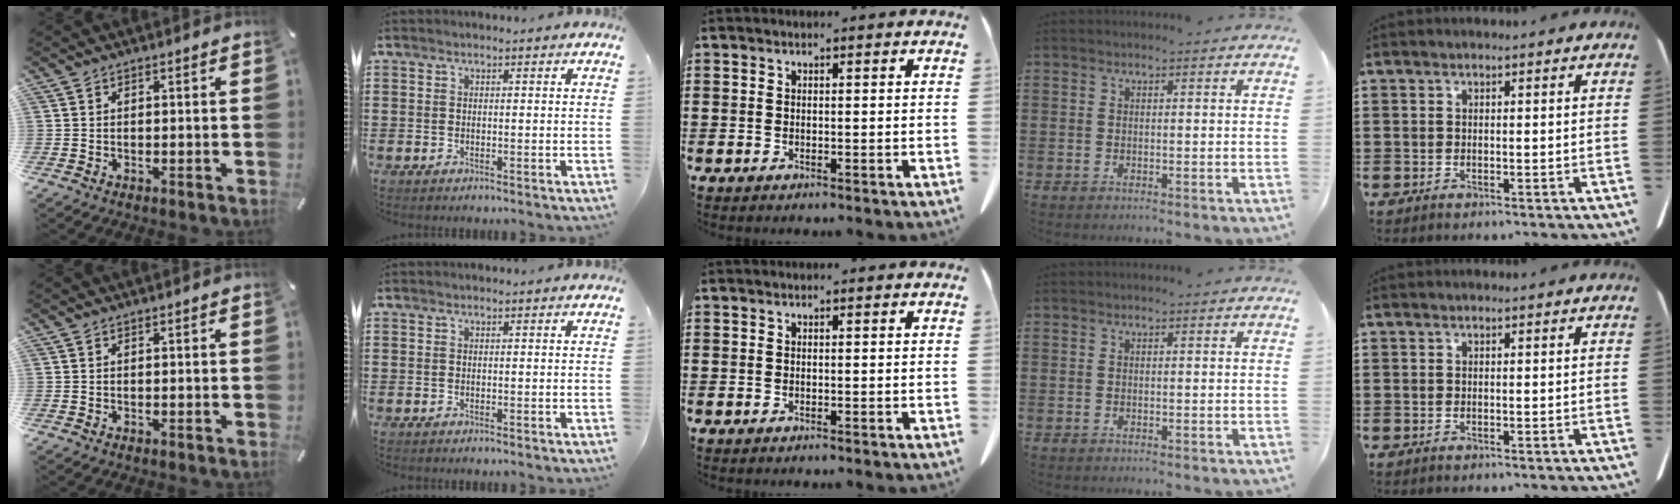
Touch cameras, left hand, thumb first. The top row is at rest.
{}